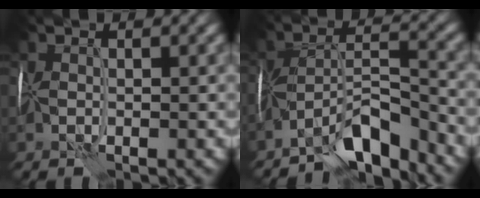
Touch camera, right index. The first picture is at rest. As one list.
[{"total": 7.0, "force": [-5.9, 1.7, 3.3], "torque": [-0.045, 0.004, -0.111]}]